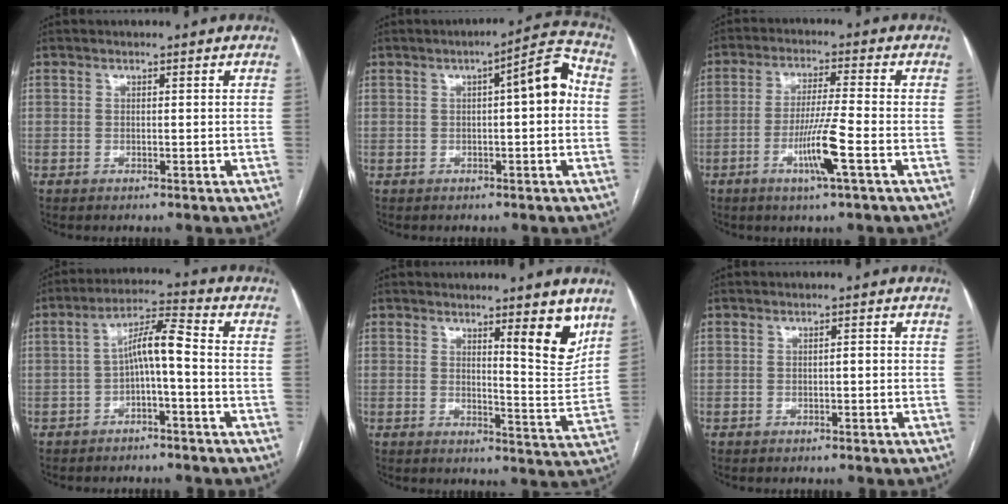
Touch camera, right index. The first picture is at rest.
{"total": 6.9, "force": [0.6, 1.2, 6.8], "torque": [-0.090, 0.026, 0.002]}
{"total": 7.7, "force": [-2.9, -0.7, 7.1], "torque": [-0.135, -0.011, -0.056]}
{"total": 6.6, "force": [-1.2, 0.9, 6.4], "torque": [-0.113, 0.030, -0.023]}
{"total": 7.4, "force": [4.6, 0.8, 5.8], "torque": [-0.070, -0.023, 0.062]}
{"total": 0.9, "force": [-0.3, 0.2, 0.8], "torque": [-0.012, 0.003, -0.004]}